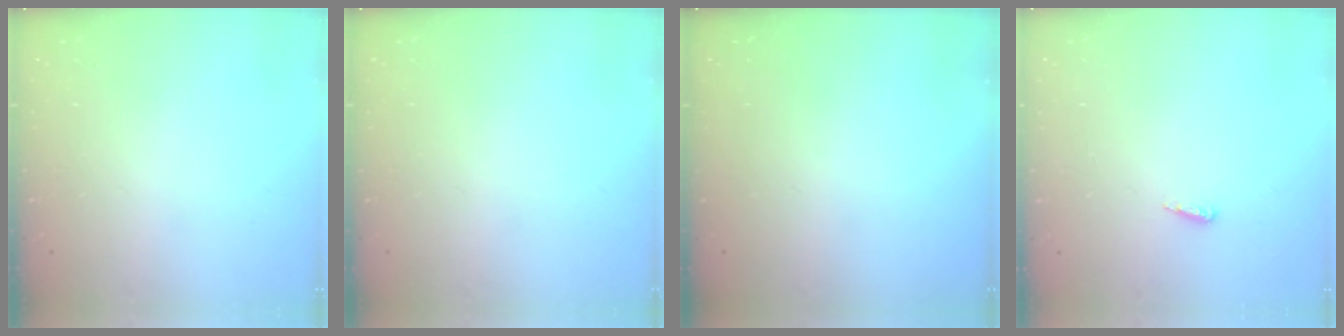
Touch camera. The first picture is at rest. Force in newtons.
{"total": 0.0}
{"total": 0.0}
{"total": 4.1, "press": 4.0, "slide": 0.8}